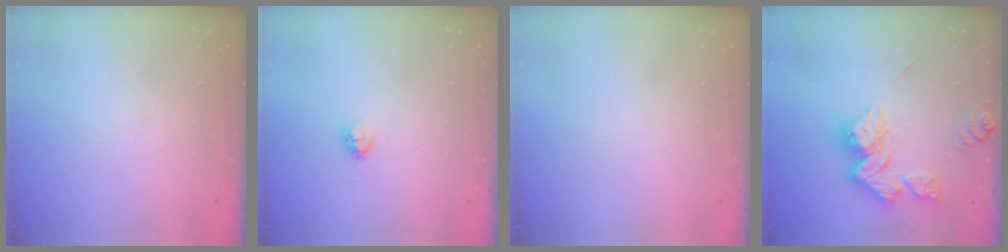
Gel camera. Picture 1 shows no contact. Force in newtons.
{"total": 3.4, "press": 3.4, "slide": 0.4}
{"total": 0.0}
{"total": 14.6, "press": 14.5, "slide": 1.5}